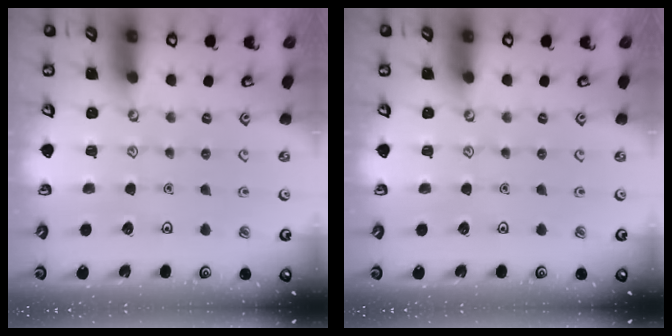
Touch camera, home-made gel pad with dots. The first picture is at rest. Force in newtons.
{"total": 0.0}